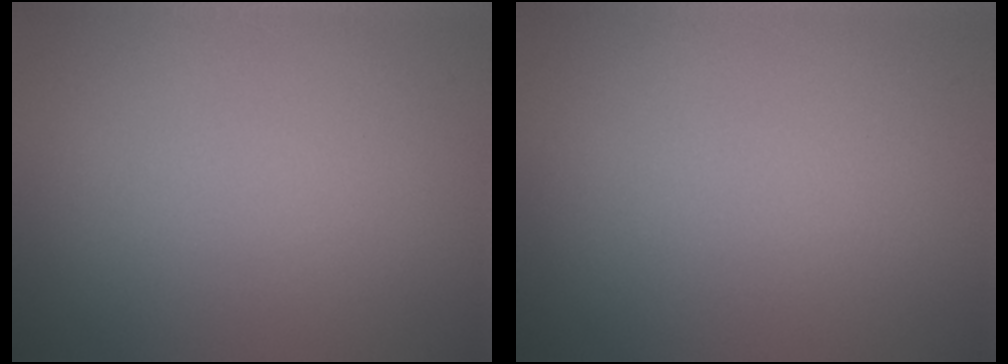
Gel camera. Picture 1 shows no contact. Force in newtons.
{"total": 0.0}